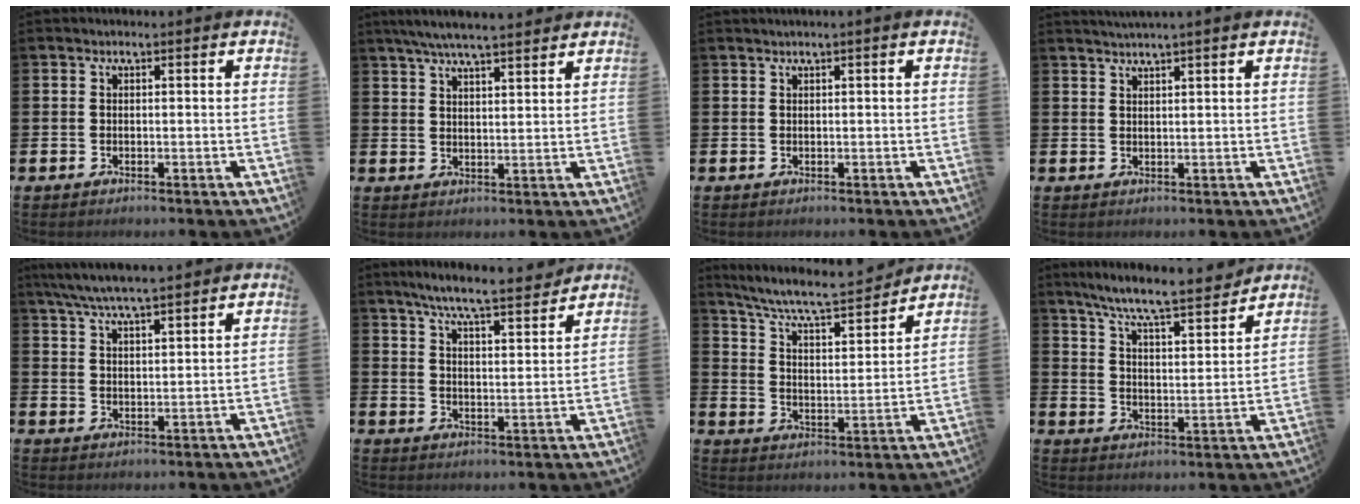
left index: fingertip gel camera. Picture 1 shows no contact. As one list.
[{"total": 5.8, "force": [5.4, 0.4, 2.0], "torque": [-0.051, -0.016, 0.098]}, {"total": 0.6, "force": [0.3, -0.2, 0.5], "torque": [-0.013, 0.002, 0.006]}, {"total": 1.9, "force": [1.8, -0.5, 0.4], "torque": [-0.015, -0.003, 0.036]}, {"total": 6.2, "force": [5.9, 0.3, 2.0], "torque": [-0.061, -0.020, 0.107]}, {"total": 7.3, "force": [6.9, 0.1, 2.5], "torque": [-0.067, -0.039, 0.119]}, {"total": 8.0, "force": [7.5, 0.9, 2.7], "torque": [-0.088, -0.051, 0.129]}, {"total": 8.2, "force": [7.7, 0.1, 2.9], "torque": [-0.082, -0.056, 0.131]}]